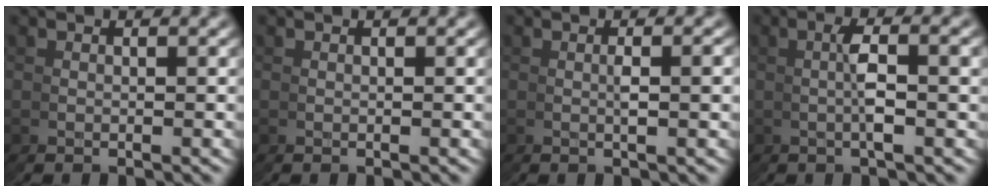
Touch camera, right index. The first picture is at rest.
{"total": 0.0}
{"total": 1.6, "force": [0.0, -0.6, 1.5], "torque": [-0.024, 0.009, 0.000]}
{"total": 2.7, "force": [0.2, -0.6, 2.6], "torque": [-0.042, 0.015, 0.000]}